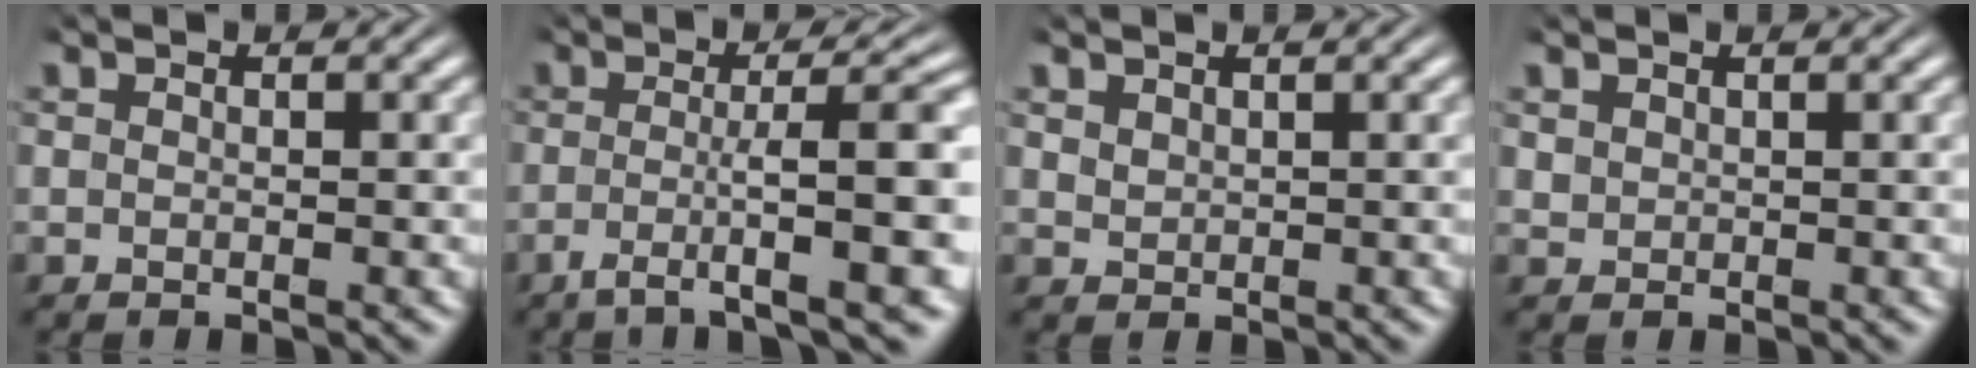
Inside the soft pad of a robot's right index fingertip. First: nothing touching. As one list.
[{"total": 7.3, "force": [-3.3, 1.3, 6.3], "torque": [-0.086, -0.017, -0.040]}, {"total": 1.0, "force": [0.9, 0.5, 0.0], "torque": [-0.002, -0.007, 0.028]}, {"total": 0.9, "force": [0.6, 0.7, 0.0], "torque": [-0.007, -0.006, 0.021]}]